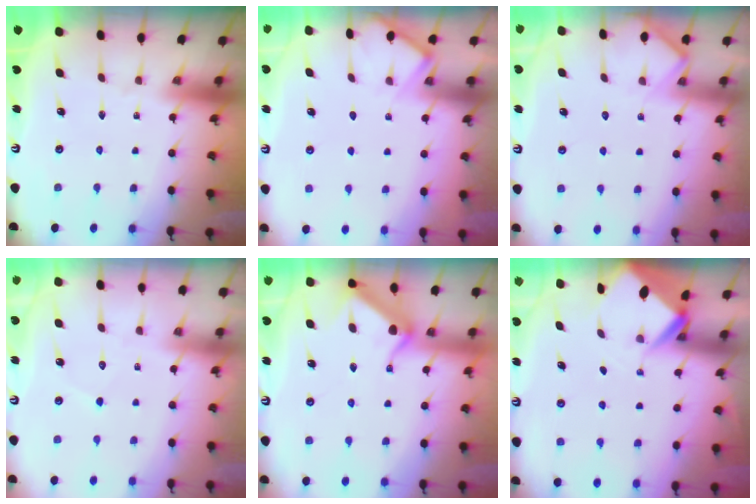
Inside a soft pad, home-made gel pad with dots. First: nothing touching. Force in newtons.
{"total": 6.2, "press": 6.2, "slide": 0.4}
{"total": 7.7, "press": 7.6, "slide": 0.7}
{"total": 3.9, "press": 3.9, "slide": 0.3}
{"total": 11.0, "press": 11.0, "slide": 0.2}
{"total": 2.8, "press": 2.8, "slide": 0.1}